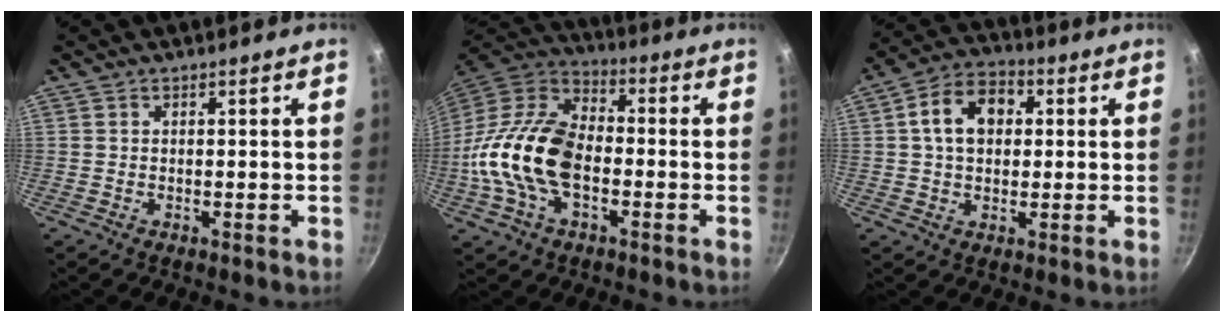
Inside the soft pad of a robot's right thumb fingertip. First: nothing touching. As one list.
[{"total": 19.4, "force": [-3.4, 11.7, 15.0], "torque": [-0.268, 0.036, -0.080]}, {"total": 10.6, "force": [1.9, 7.6, 7.2], "torque": [-0.090, 0.020, 0.018]}]